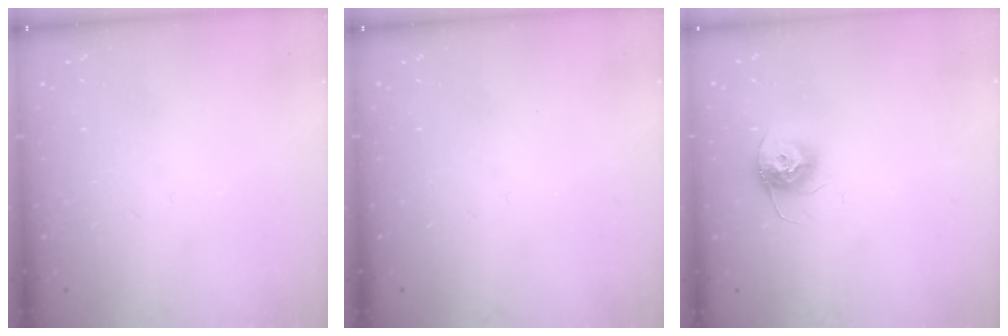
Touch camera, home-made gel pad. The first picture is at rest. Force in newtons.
{"total": 0.0}
{"total": 10.8, "press": 10.7, "slide": 0.6}